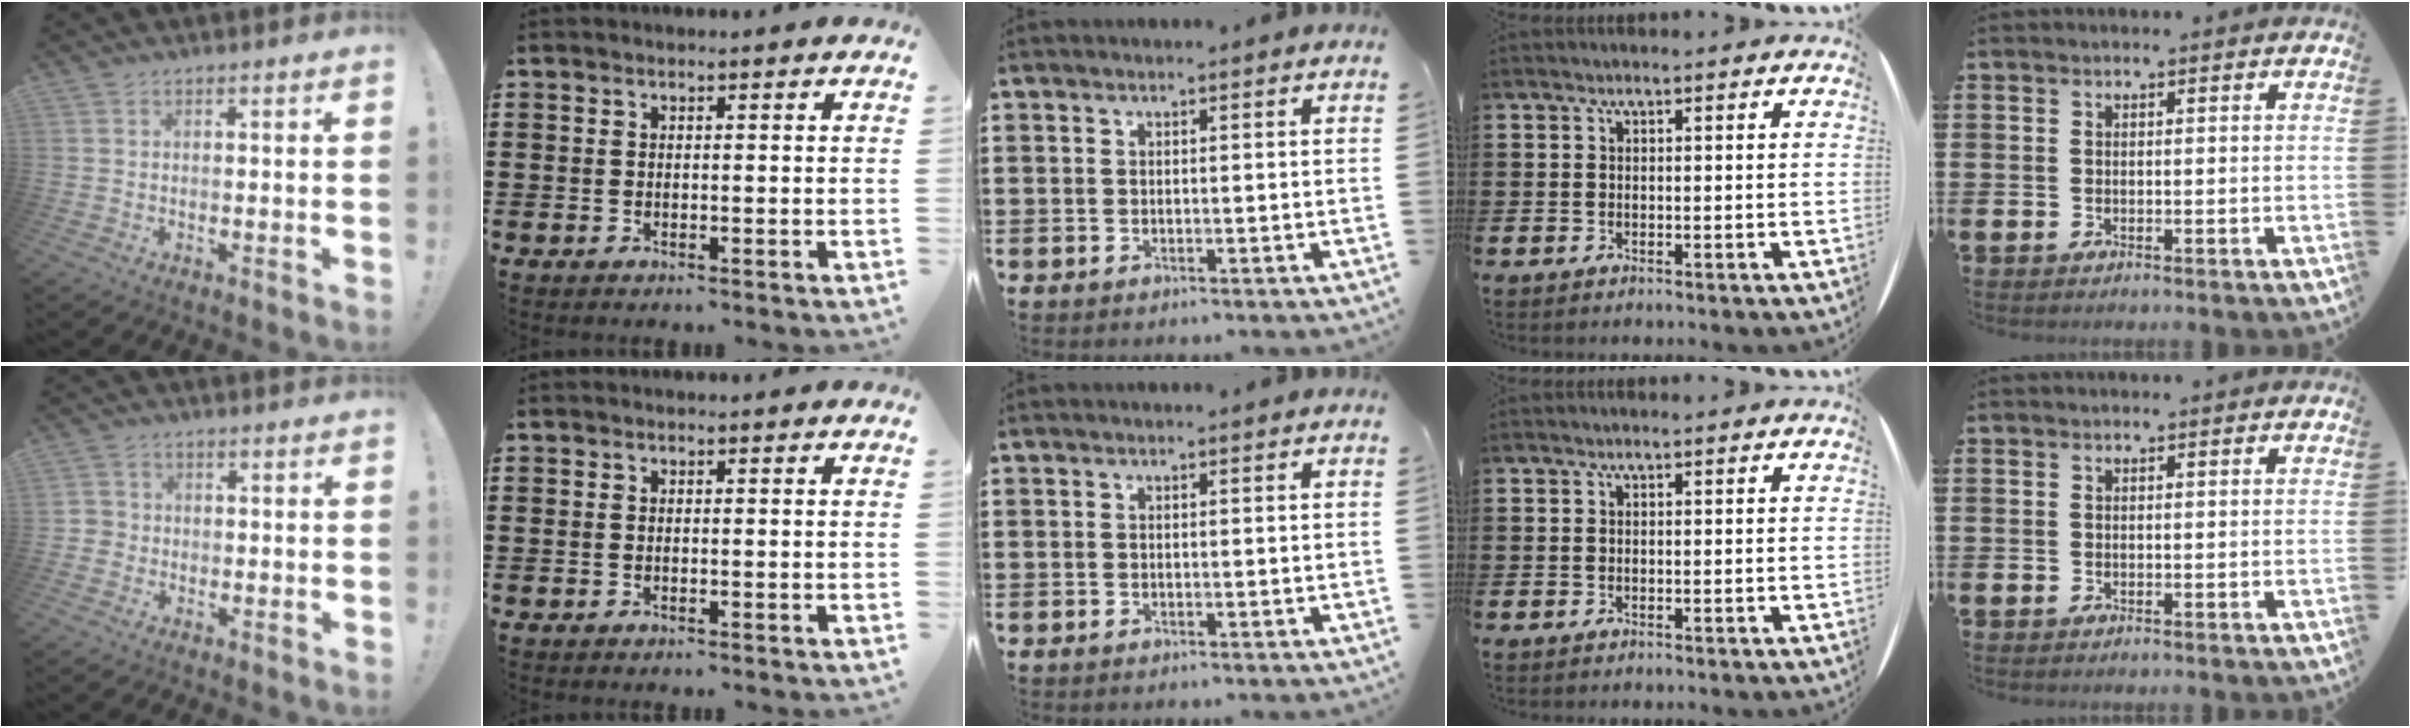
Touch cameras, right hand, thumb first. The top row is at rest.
{"thumb": {"total": 3.1, "force": [-0.6, 2.9, 0.9], "torque": [-0.016, 0.010, -0.009]}}